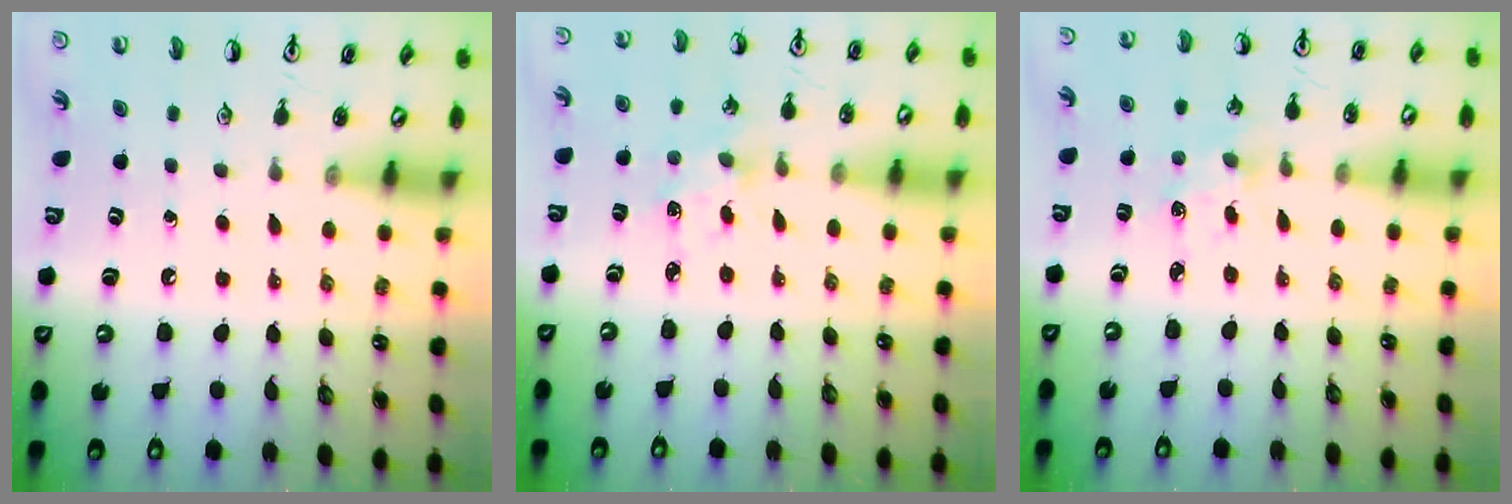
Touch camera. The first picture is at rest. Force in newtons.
{"total": 2.3, "press": 2.3, "slide": 0.3}
{"total": 1.6, "press": 1.5, "slide": 0.5}